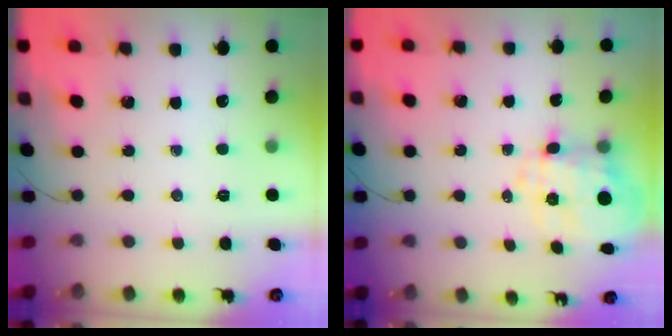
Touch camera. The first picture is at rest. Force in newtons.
{"total": 8.7, "press": 8.5, "slide": 1.7}